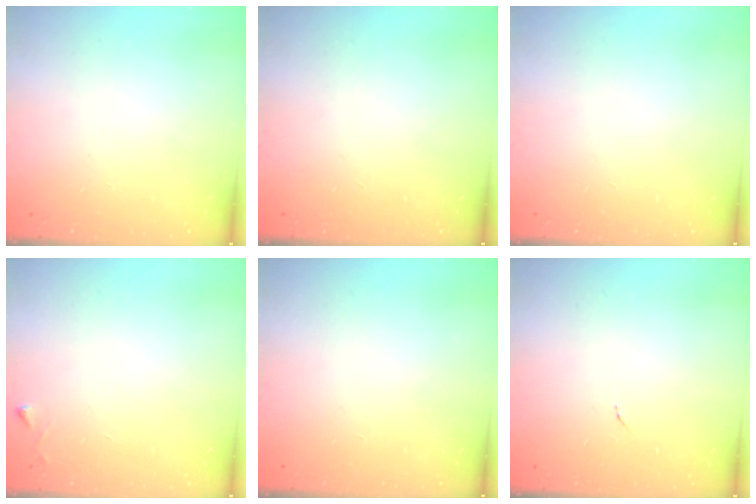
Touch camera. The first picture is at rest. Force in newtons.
{"total": 0.0}
{"total": 0.0}
{"total": 2.3, "press": 2.3, "slide": 0.4}
{"total": 0.0}
{"total": 3.3, "press": 3.3, "slide": 0.1}